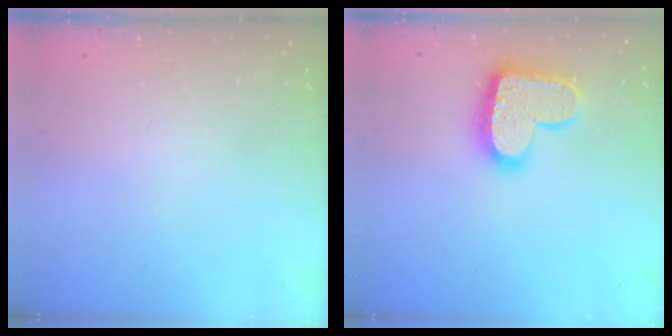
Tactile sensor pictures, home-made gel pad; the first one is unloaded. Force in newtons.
{"total": 16.3, "press": 16.3, "slide": 1.3}